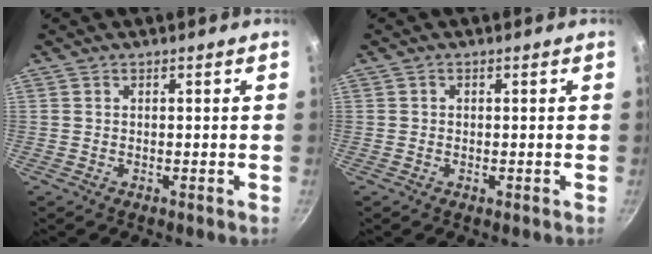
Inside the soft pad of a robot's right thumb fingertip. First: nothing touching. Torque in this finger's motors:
{"motor_torque": [0.12, -0.40, 0.26, 0.14, -0.03]}